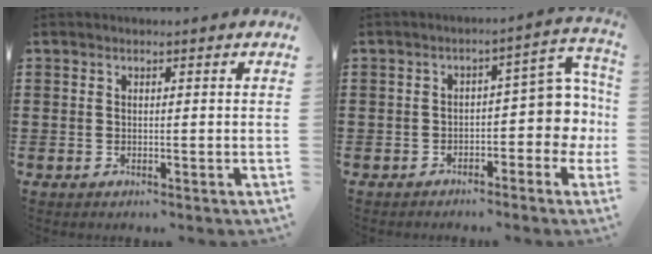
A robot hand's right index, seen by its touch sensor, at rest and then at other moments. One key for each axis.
{"total": 6.2, "fx": -1.2, "fy": 3.5, "fz": 5.0, "tx": -0.068, "ty": -0.012, "tz": -0.029}